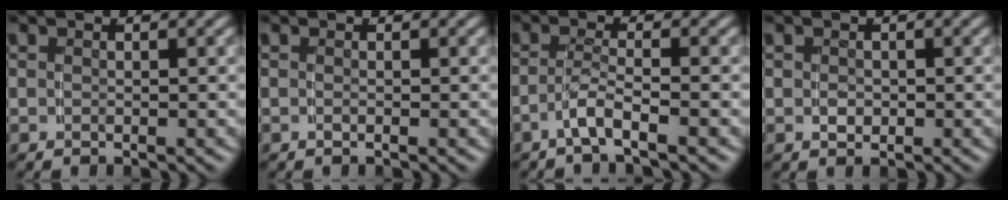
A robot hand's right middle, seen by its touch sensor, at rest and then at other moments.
{"total": 0.0}
{"total": 2.6, "force": [-2.0, -0.4, 1.7], "torque": [-0.033, -0.003, -0.032]}
{"total": 0.6, "force": [-0.2, 0.2, 0.4], "torque": [-0.011, -0.006, 0.002]}